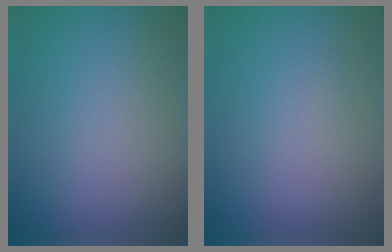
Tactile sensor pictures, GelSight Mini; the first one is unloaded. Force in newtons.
{"total": 0.0}